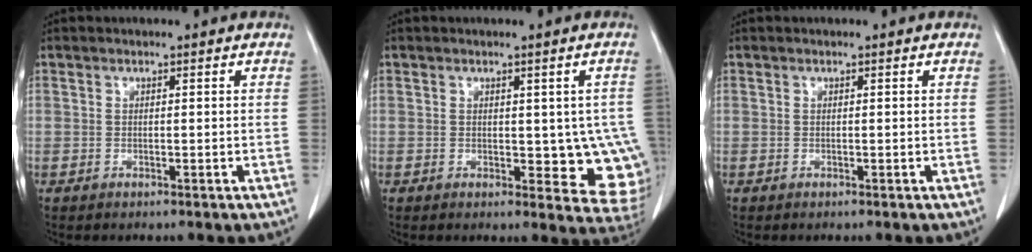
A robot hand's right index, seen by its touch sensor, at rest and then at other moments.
{"total": 8.6, "force": [-0.4, 4.5, 7.3], "torque": [-0.066, -0.008, 0.002]}
{"total": 0.0}